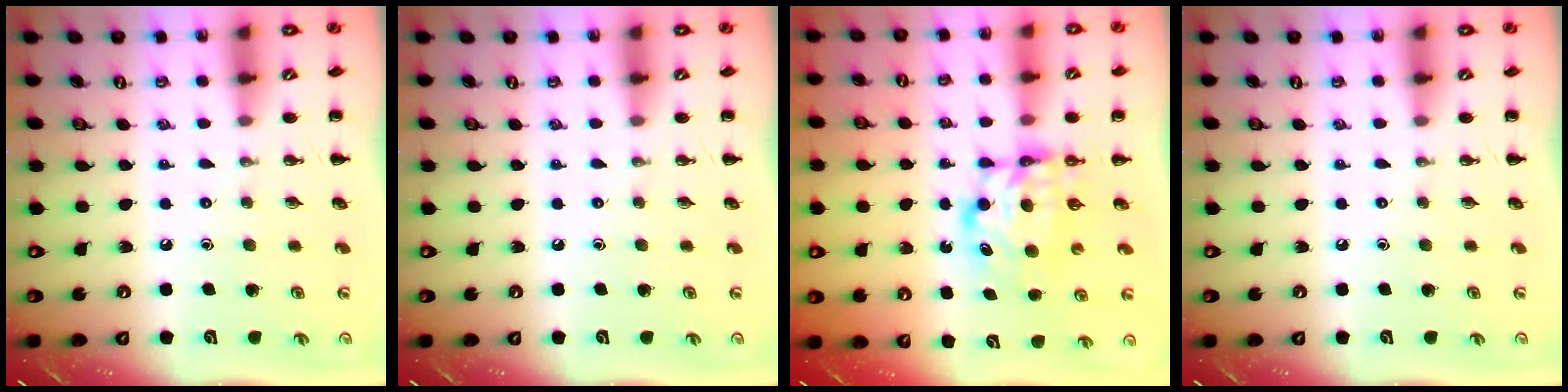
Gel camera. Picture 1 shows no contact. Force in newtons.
{"total": 0.0}
{"total": 7.0, "press": 6.9, "slide": 1.2}
{"total": 0.0}